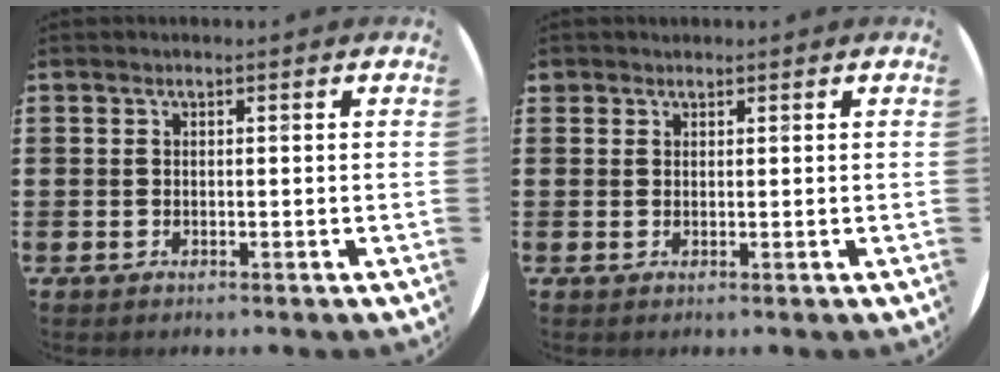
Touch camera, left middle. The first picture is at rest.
{"total": 0.9, "force": [0.8, 0.4, -0.1], "torque": [-0.001, 0.002, 0.016]}